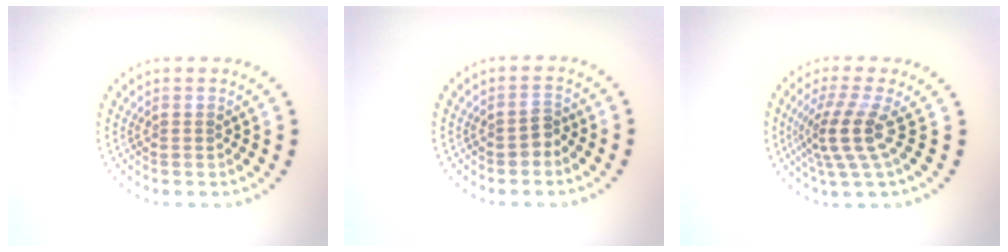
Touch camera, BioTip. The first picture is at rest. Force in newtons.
{"total": 1.3, "press": 1.2, "slide": 0.6}
{"total": 3.8, "press": 2.7, "slide": 2.7}